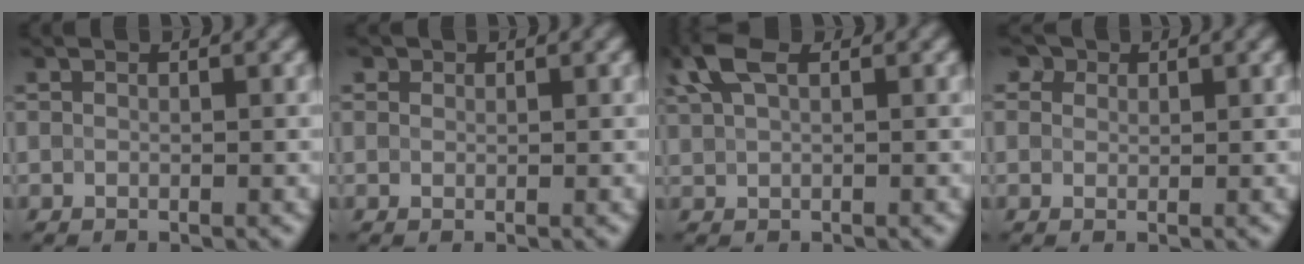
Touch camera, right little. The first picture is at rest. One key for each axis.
{"total": 0.9, "fx": 0.6, "fy": 0.6, "fz": 0.2, "tx": 0.000, "ty": 0.004, "tz": -0.001}
{"total": 4.0, "fx": 2.0, "fy": 1.9, "fz": 2.9, "tx": -0.068, "ty": 0.018, "tz": 0.034}
{"total": 3.0, "fx": 1.8, "fy": 2.0, "fz": 1.3, "tx": -0.019, "ty": 0.023, "tz": -0.001}